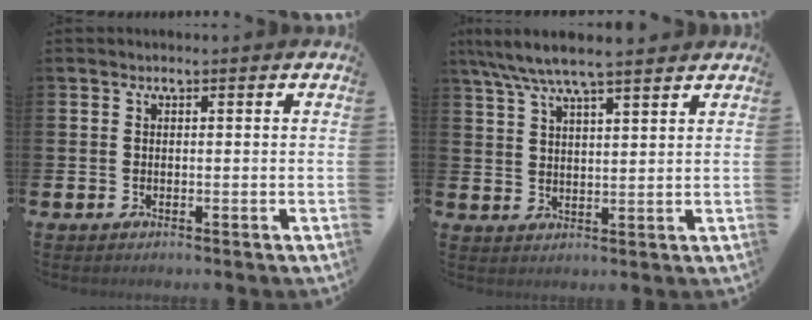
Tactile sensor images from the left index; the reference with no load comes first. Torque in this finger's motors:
{"motor_torque": [1.22, -0.83, 0.94, 0.21]}